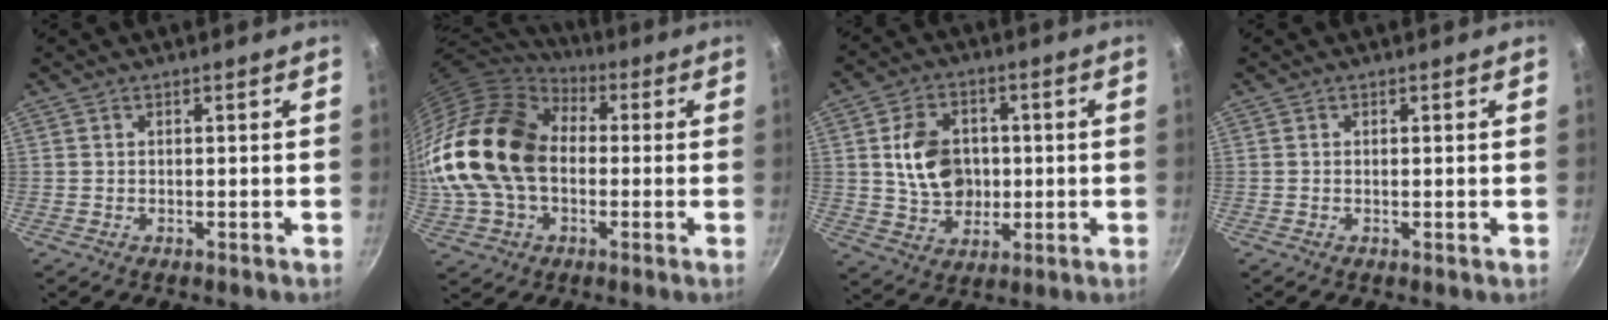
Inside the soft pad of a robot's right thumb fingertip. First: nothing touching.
{"total": 24.0, "force": [0.6, 16.5, 17.4], "torque": [-0.345, 0.041, 0.006]}
{"total": 11.9, "force": [1.0, 9.3, 7.3], "torque": [-0.099, 0.004, 0.022]}
{"total": 0.0}